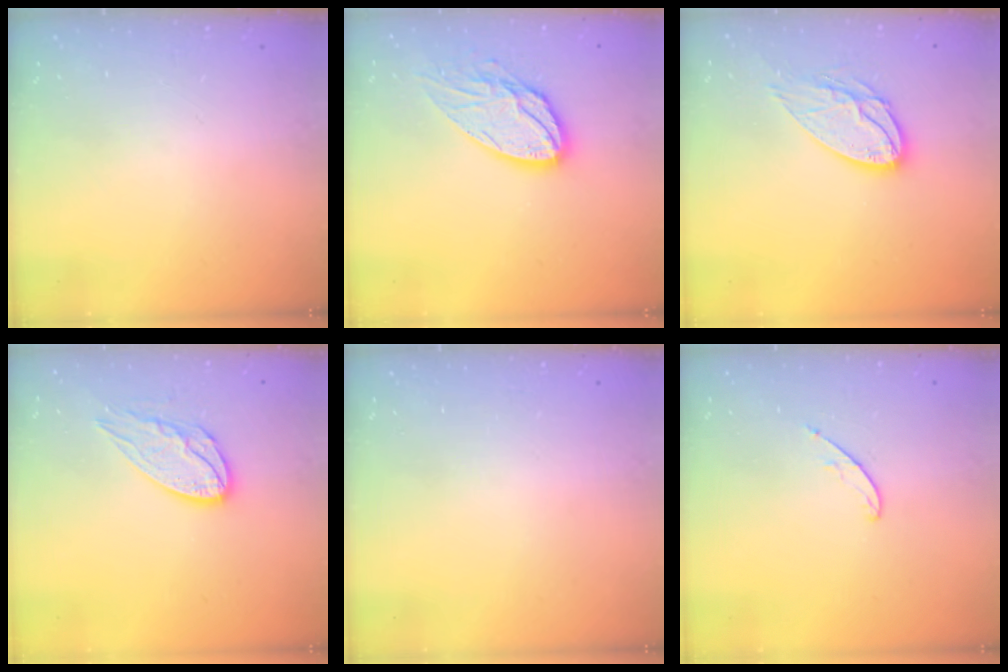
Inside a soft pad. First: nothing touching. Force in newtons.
{"total": 14.6, "press": 14.5, "slide": 1.2}
{"total": 12.9, "press": 12.9, "slide": 1.0}
{"total": 10.9, "press": 10.9, "slide": 0.6}
{"total": 0.0}
{"total": 3.8, "press": 3.8, "slide": 0.3}